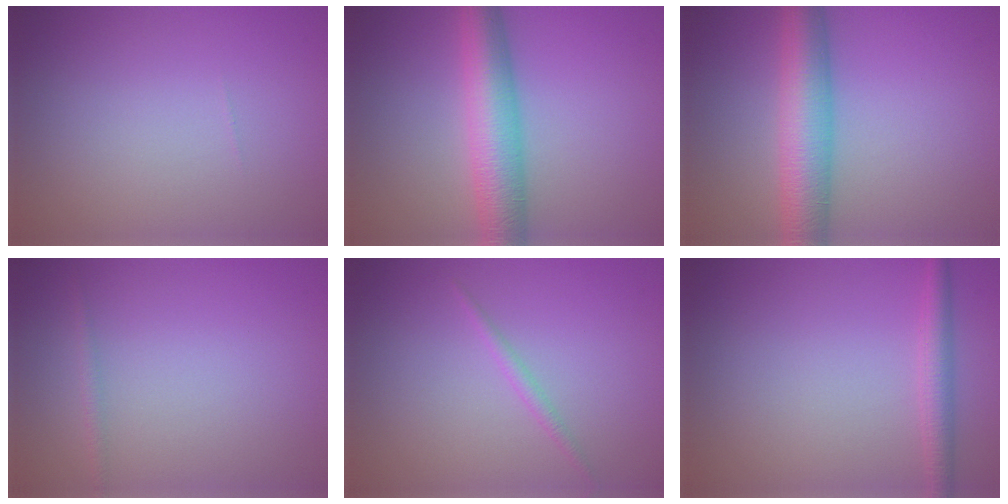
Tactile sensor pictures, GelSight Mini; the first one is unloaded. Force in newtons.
{"total": 6.3, "press": 6.3, "slide": 0.1}
{"total": 6.6, "press": 6.6, "slide": 0.0}
{"total": 0.8, "press": 0.8, "slide": 0.0}
{"total": 1.0, "press": 1.0, "slide": 0.0}
{"total": 2.4, "press": 2.4, "slide": 0.1}